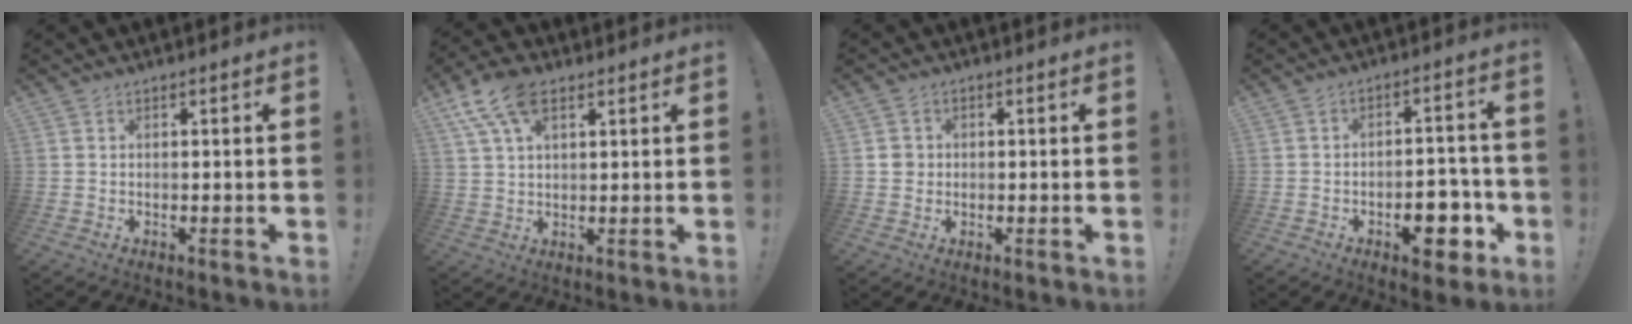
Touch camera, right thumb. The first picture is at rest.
{"total": 10.5, "force": [5.5, 5.4, 7.2], "torque": [-0.129, -0.012, 0.101]}
{"total": 2.9, "force": [-0.2, 2.8, 0.9], "torque": [-0.010, 0.006, -0.004]}
{"total": 11.2, "force": [-4.9, 6.6, 7.6], "torque": [-0.071, 0.034, -0.075]}